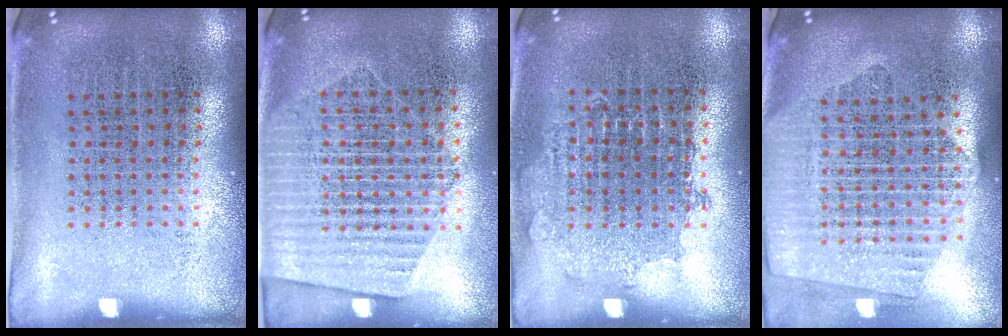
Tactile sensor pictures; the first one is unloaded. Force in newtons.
{"total": 1.7, "press": 1.5, "slide": 0.7}
{"total": 0.8, "press": 0.8, "slide": 0.2}
{"total": 2.3, "press": 2.1, "slide": 1.1}